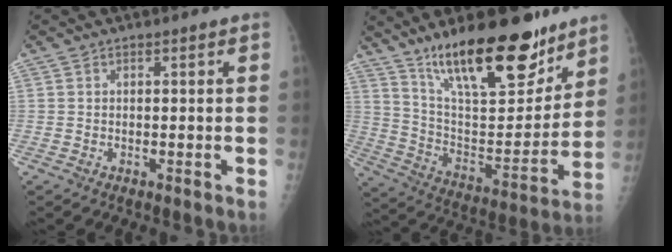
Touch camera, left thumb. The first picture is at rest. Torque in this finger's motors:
{"motor_torque": [1.67, 1.36, 1.47, -1.30, 0.21]}